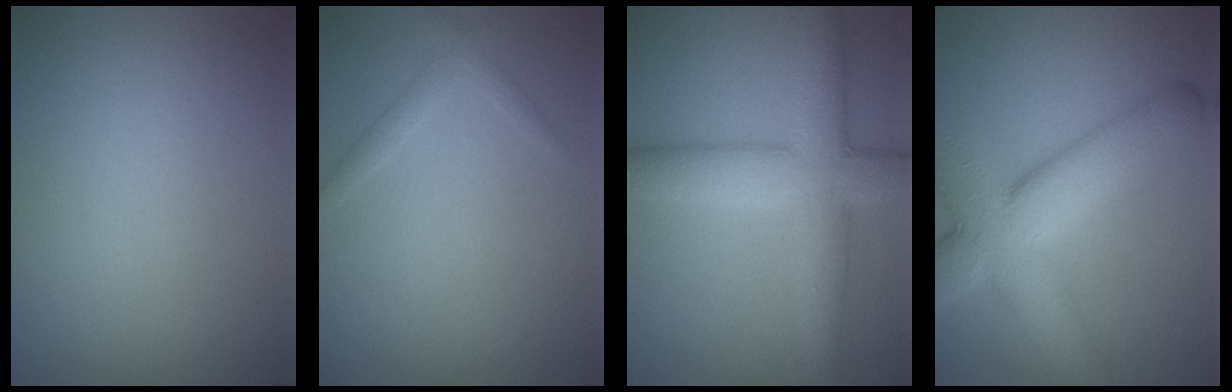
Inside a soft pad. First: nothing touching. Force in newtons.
{"total": 1.3, "press": 1.3, "slide": 0.1}
{"total": 7.1, "press": 7.1, "slide": 0.1}
{"total": 9.3, "press": 9.2, "slide": 0.5}